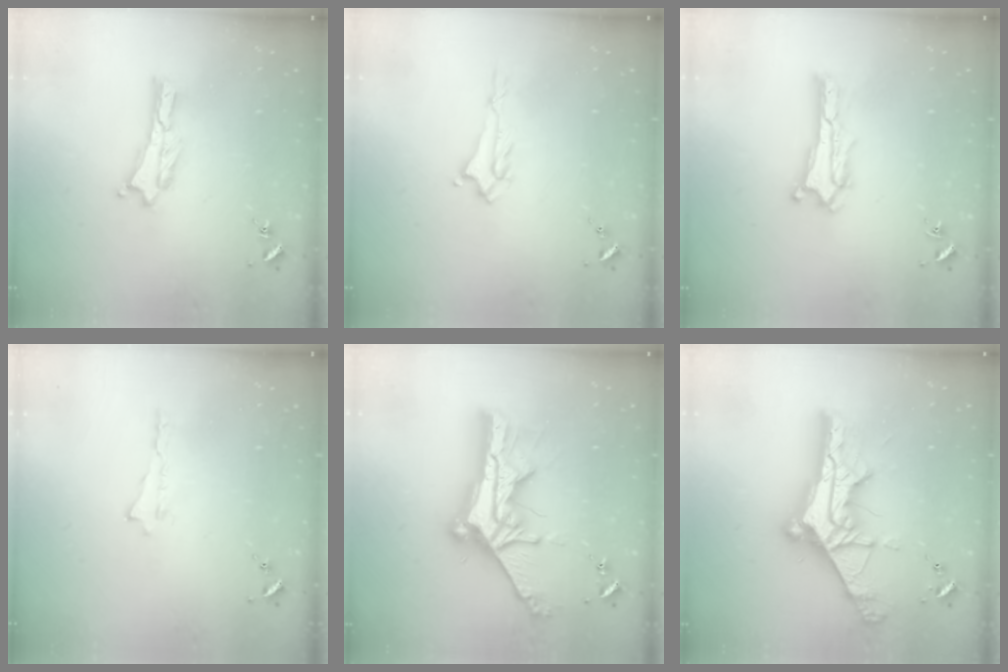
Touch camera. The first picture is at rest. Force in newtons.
{"total": 1.4, "press": 1.3, "slide": 0.2}
{"total": 0.7, "press": 0.6, "slide": 0.2}
{"total": 0.0}
{"total": 11.9, "press": 11.9, "slide": 1.0}
{"total": 14.3, "press": 14.3, "slide": 1.3}